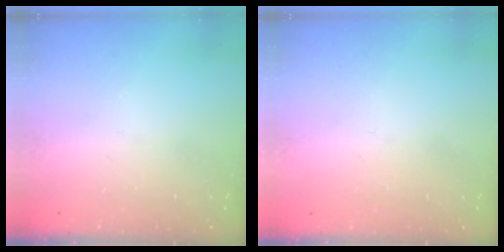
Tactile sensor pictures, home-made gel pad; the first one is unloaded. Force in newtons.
{"total": 0.7, "press": 0.6, "slide": 0.1}